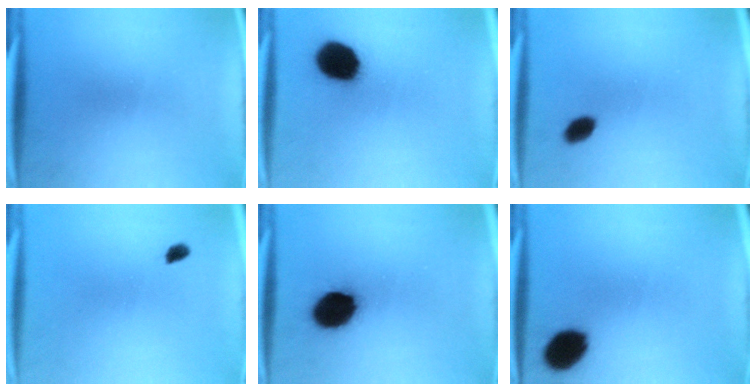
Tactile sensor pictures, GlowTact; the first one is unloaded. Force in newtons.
{"total": 14.1}
{"total": 3.1}
{"total": 1.5}
{"total": 12.2}
{"total": 9.4}